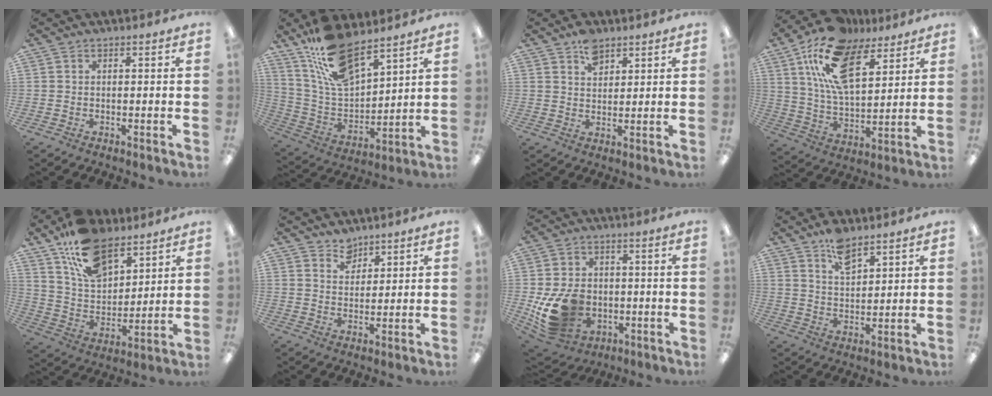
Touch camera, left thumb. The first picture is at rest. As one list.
[{"total": 16.1, "force": [12.2, 6.2, 8.5], "torque": [-0.186, -0.059, 0.224]}, {"total": 5.5, "force": [3.7, 3.2, 2.4], "torque": [-0.034, -0.013, 0.065]}, {"total": 19.6, "force": [11.2, 9.7, 12.9], "torque": [-0.241, -0.041, 0.198]}, {"total": 16.9, "force": [11.1, 9.2, 8.7], "torque": [-0.160, -0.047, 0.207]}, {"total": 4.4, "force": [3.9, 2.1, 0.3], "torque": [0.000, -0.021, 0.072]}, {"total": 13.9, "force": [-2.9, 10.7, 8.4], "torque": [-0.173, 0.012, -0.043]}, {"total": 7.1, "force": [5.3, 2.9, 3.7], "torque": [-0.062, -0.025, 0.094]}]